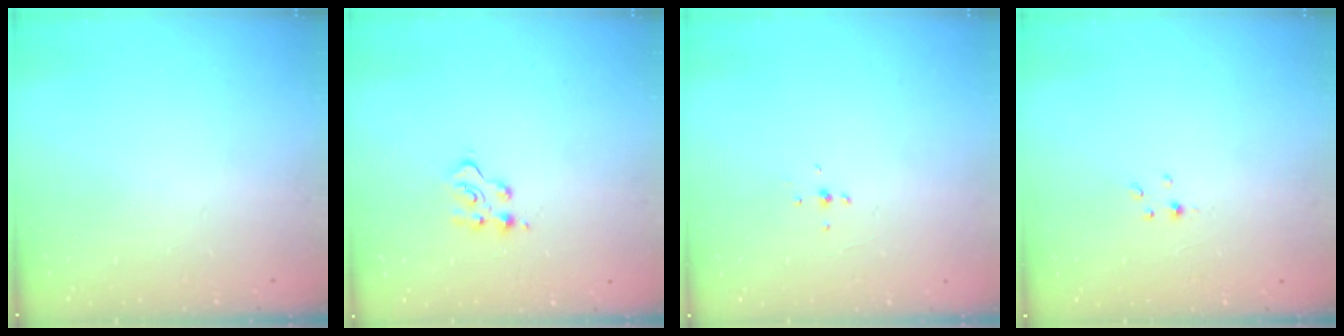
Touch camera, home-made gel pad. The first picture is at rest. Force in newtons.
{"total": 5.0, "press": 5.0, "slide": 0.5}
{"total": 4.1, "press": 4.0, "slide": 0.6}
{"total": 1.0, "press": 1.0, "slide": 0.2}